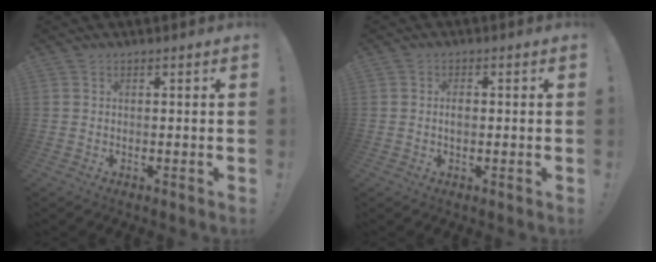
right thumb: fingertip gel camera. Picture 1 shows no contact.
{"total": 1.9, "force": [0.0, 1.2, 1.5], "torque": [-0.022, 0.004, -0.002]}